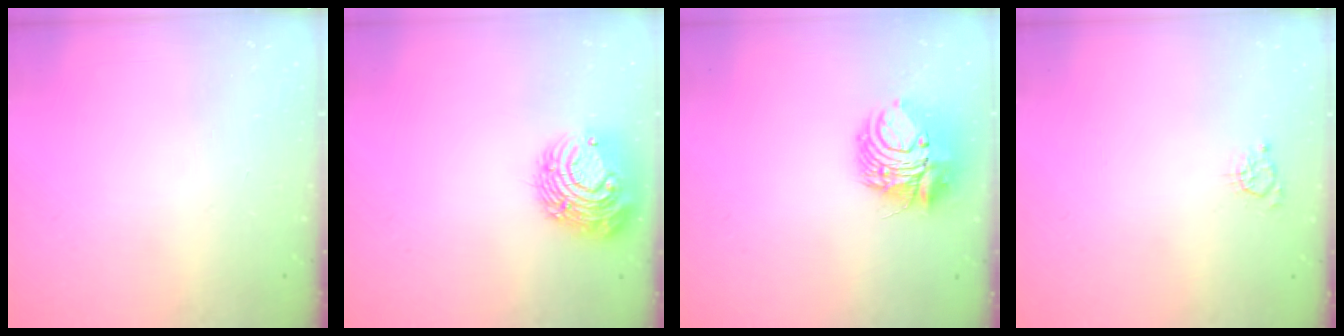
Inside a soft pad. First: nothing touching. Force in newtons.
{"total": 11.9, "press": 11.8, "slide": 1.1}
{"total": 10.4, "press": 10.3, "slide": 1.6}
{"total": 2.5, "press": 2.5, "slide": 0.3}